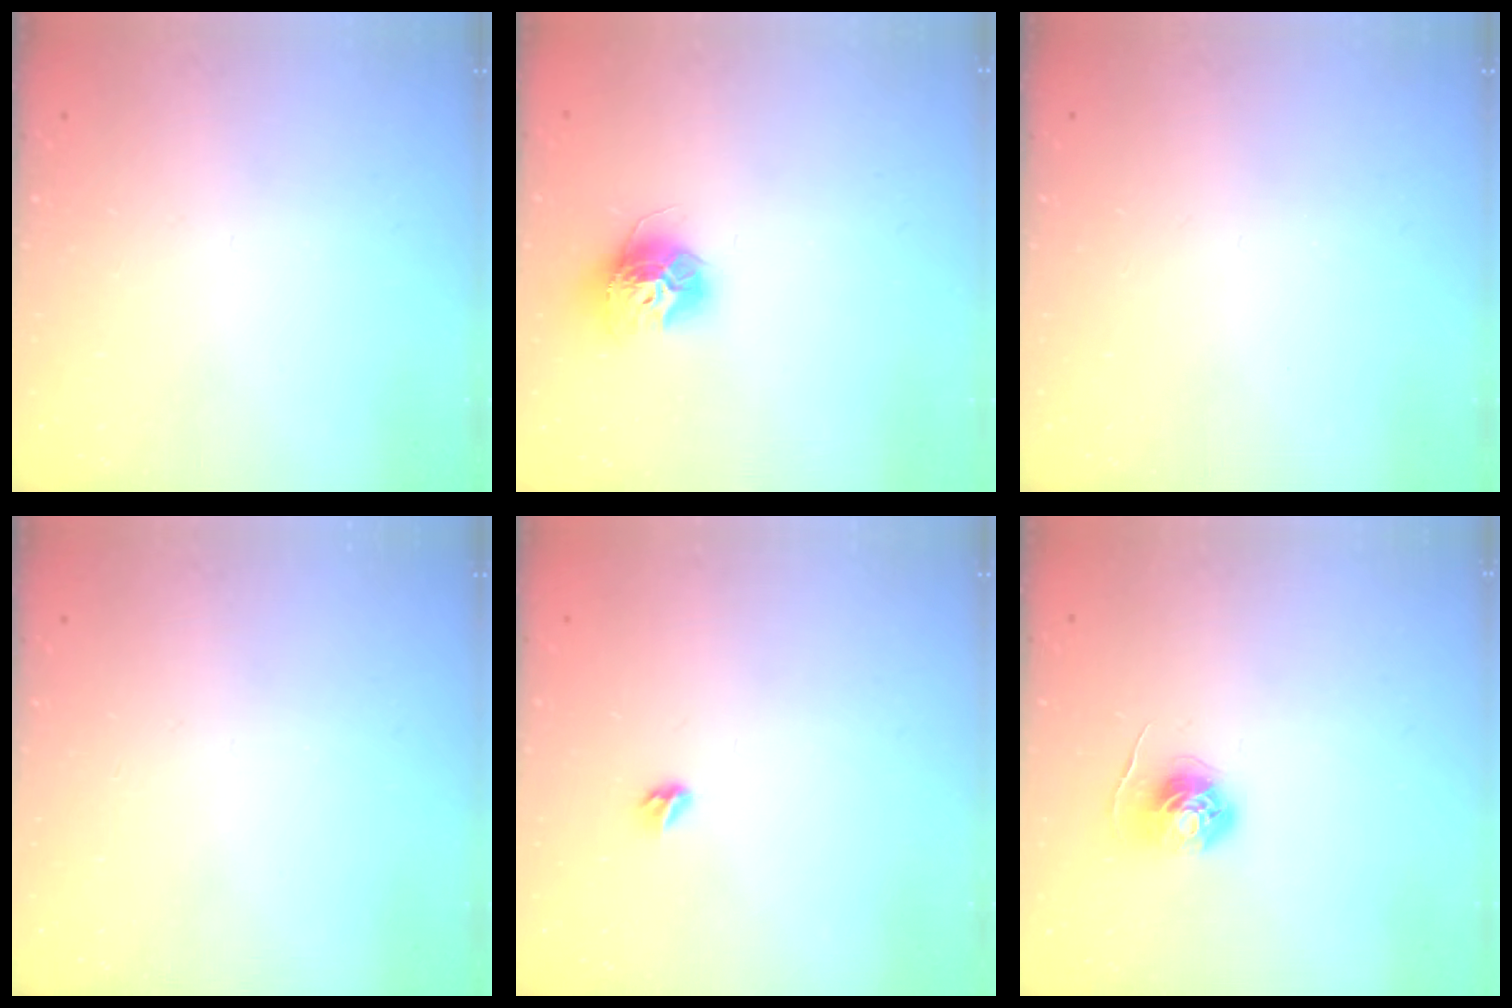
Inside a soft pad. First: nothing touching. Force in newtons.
{"total": 12.0, "press": 11.9, "slide": 1.1}
{"total": 0.0}
{"total": 0.0}
{"total": 3.5, "press": 3.4, "slide": 0.7}
{"total": 5.7, "press": 5.7, "slide": 0.5}